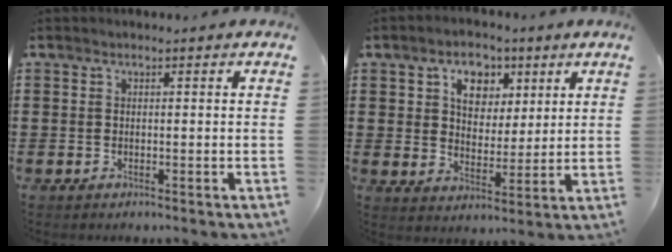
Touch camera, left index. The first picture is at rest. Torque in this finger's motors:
{"motor_torque": [1.57, -0.57, 0.36, 0.10]}